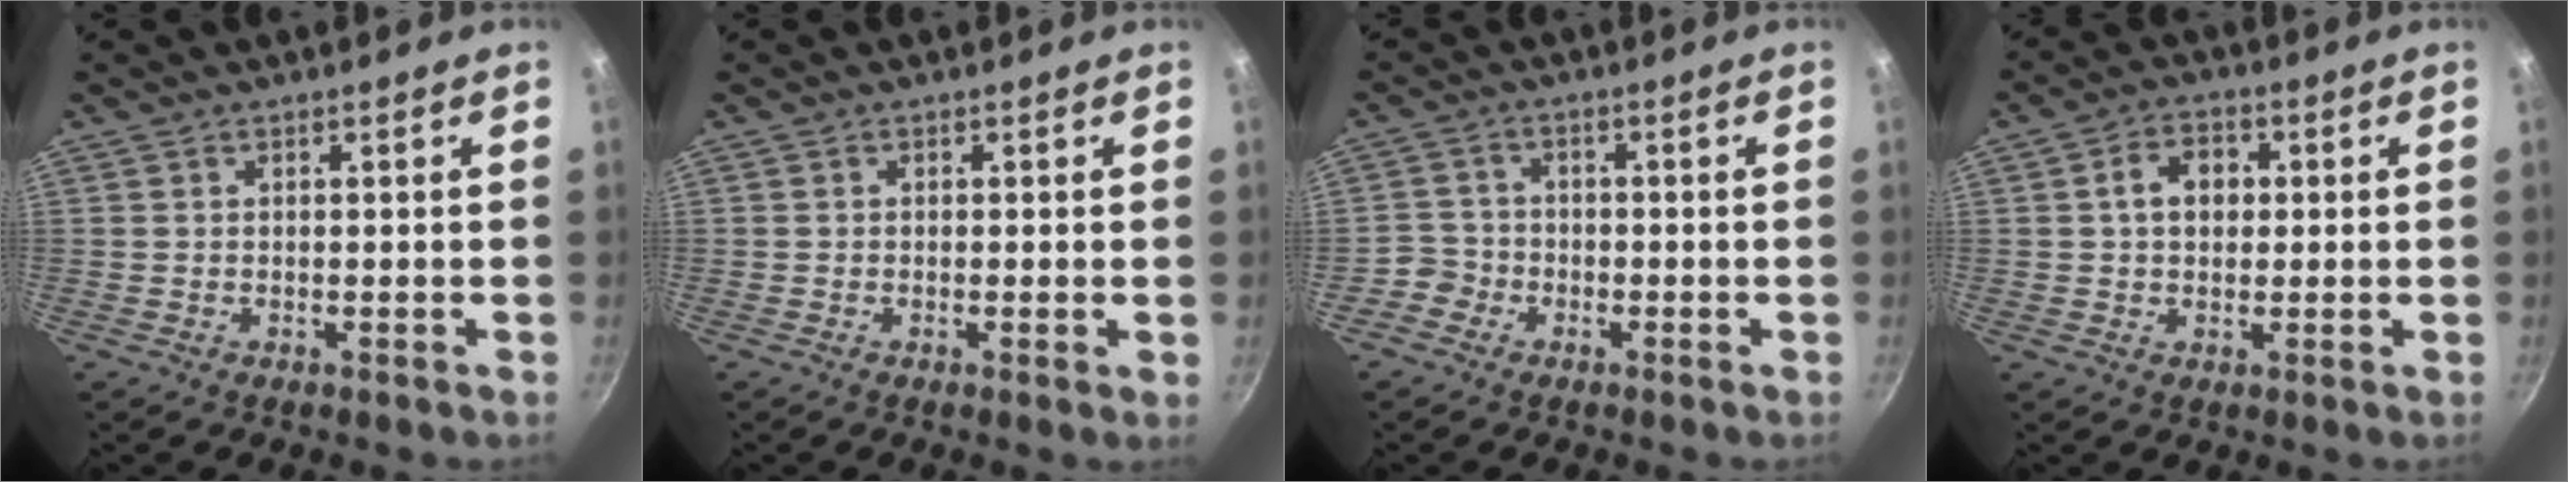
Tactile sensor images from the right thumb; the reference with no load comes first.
{"total": 0.8, "force": [-0.1, 0.0, 0.8], "torque": [-0.012, -0.004, -0.005]}
{"total": 3.4, "force": [-2.0, 2.8, 0.3], "torque": [0.011, 0.026, -0.043]}
{"total": 6.2, "force": [0.9, 4.7, 3.9], "torque": [-0.041, 0.012, 0.007]}